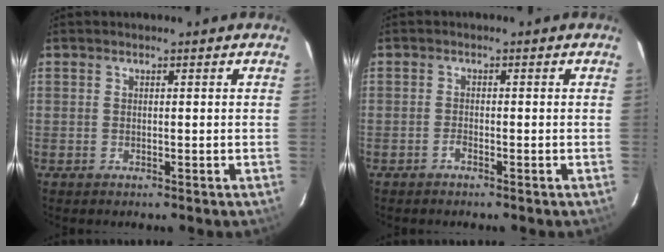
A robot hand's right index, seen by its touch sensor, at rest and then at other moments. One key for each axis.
{"total": 0.9, "fx": -0.8, "fy": 0.3, "fz": 0.4, "tx": -0.007, "ty": 0.000, "tz": -0.017}